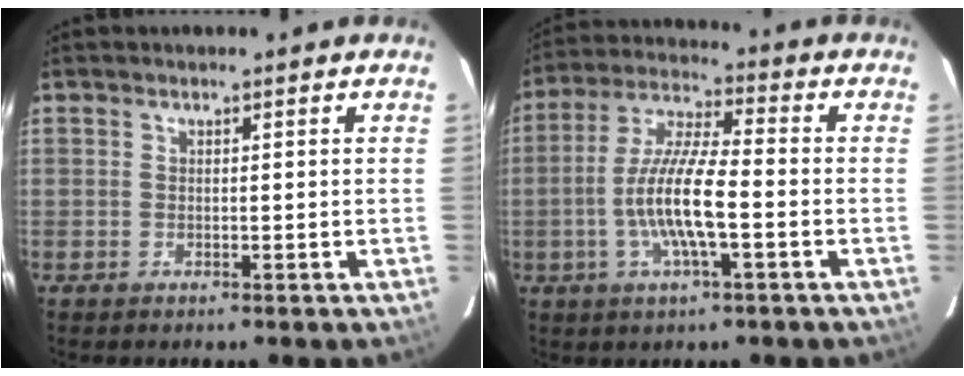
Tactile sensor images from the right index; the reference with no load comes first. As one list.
[{"total": 11.6, "force": [-3.3, 2.1, 10.9], "torque": [-0.225, -0.001, -0.062]}]